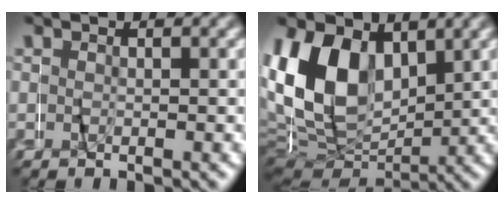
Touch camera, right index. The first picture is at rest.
{"total": 11.9, "force": [2.2, 9.0, 7.4], "torque": [-0.144, 0.003, 0.039]}